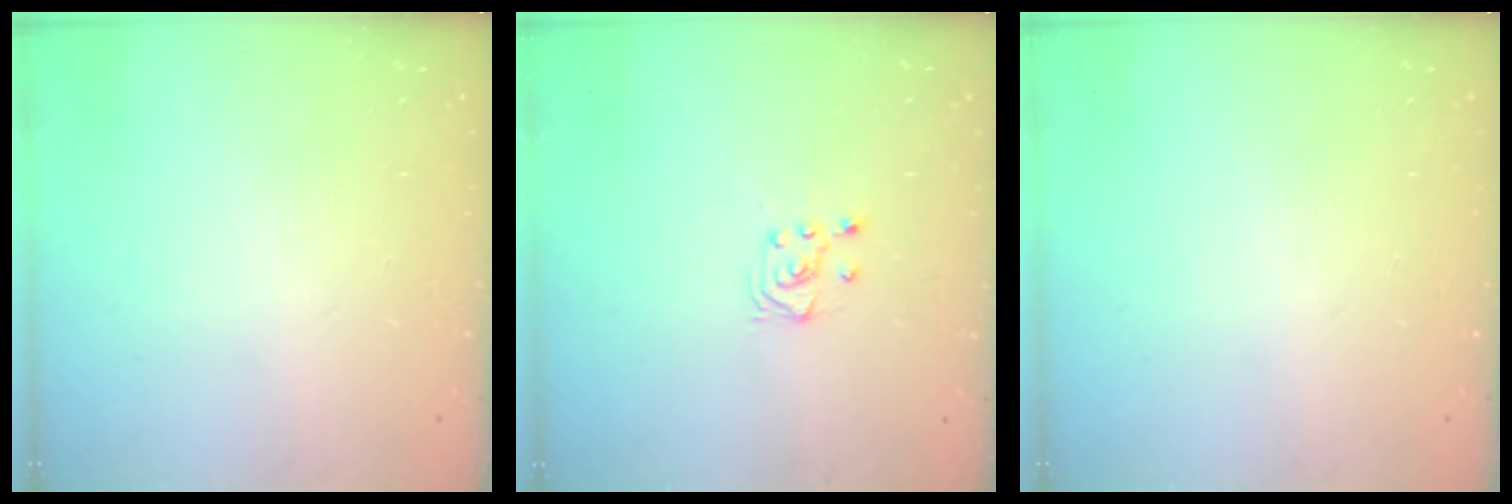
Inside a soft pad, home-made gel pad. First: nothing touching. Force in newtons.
{"total": 3.9, "press": 3.8, "slide": 0.7}
{"total": 0.0}